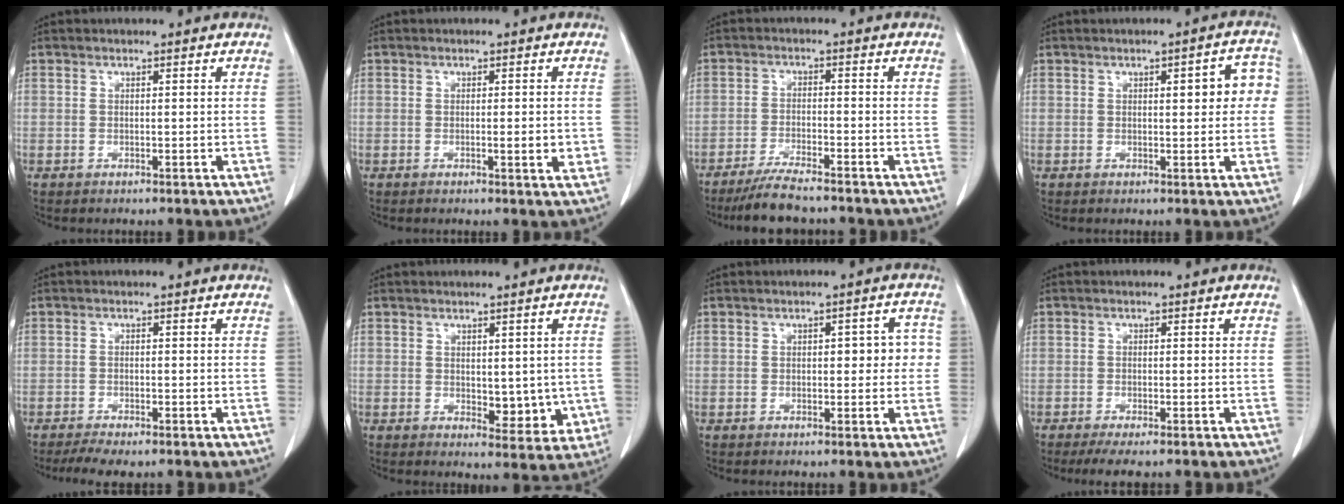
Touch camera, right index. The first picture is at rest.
{"total": 2.5, "force": [-0.3, 0.4, 2.4], "torque": [-0.033, -0.003, -0.003]}
{"total": 7.2, "force": [-6.2, 0.4, 3.6], "torque": [-0.065, -0.021, -0.107]}
{"total": 5.5, "force": [1.0, 1.8, 5.1], "torque": [-0.054, 0.018, 0.008]}
{"total": 4.2, "force": [-3.3, 0.8, 2.4], "torque": [-0.040, -0.010, -0.051]}
{"total": 6.0, "force": [-0.2, 3.2, 5.0], "torque": [-0.045, -0.011, 0.008]}
{"total": 4.2, "force": [0.2, 2.2, 3.6], "torque": [-0.034, 0.023, 0.003]}
{"total": 5.6, "force": [-4.5, 0.8, 3.2], "torque": [-0.040, -0.011, -0.067]}